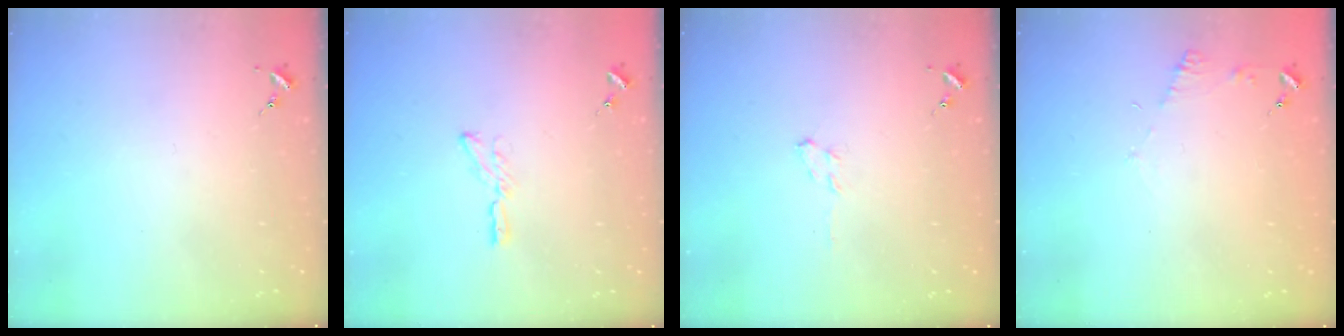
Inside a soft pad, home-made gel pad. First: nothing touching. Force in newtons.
{"total": 5.6, "press": 5.6, "slide": 0.4}
{"total": 3.8, "press": 3.7, "slide": 0.5}
{"total": 5.6, "press": 5.6, "slide": 0.7}